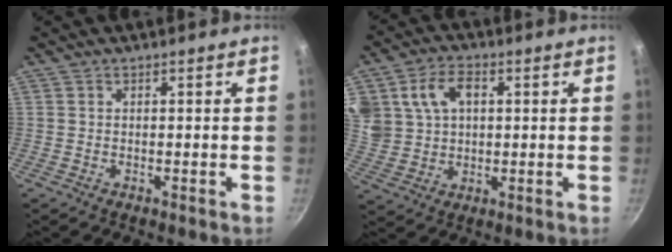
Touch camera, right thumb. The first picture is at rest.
{"total": 13.6, "force": [4.0, 10.3, 8.0], "torque": [-0.154, 0.007, 0.081]}